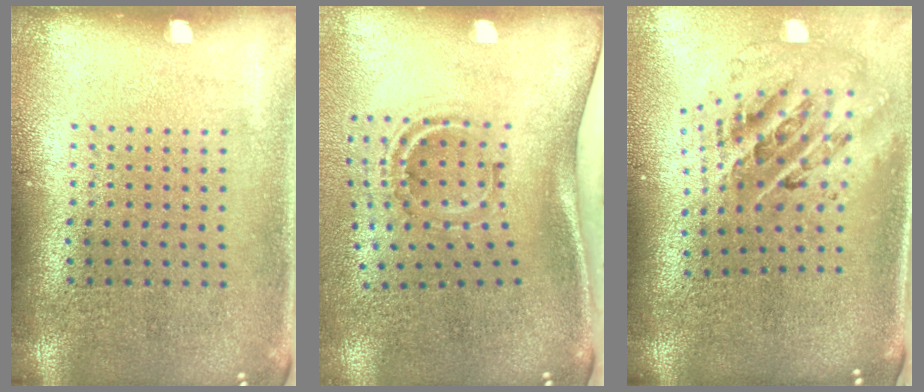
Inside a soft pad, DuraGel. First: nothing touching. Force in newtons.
{"total": 2.2, "press": 1.2, "slide": 1.8}
{"total": 2.4, "press": 1.6, "slide": 1.7}